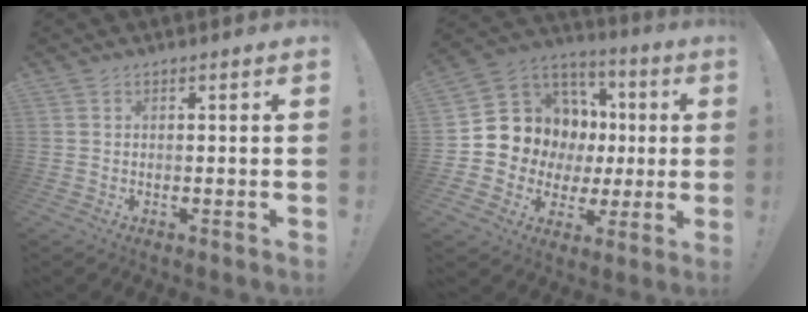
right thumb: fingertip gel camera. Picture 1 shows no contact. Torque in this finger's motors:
{"motor_torque": [1.91, 1.92, 0.60, -0.55, 0.01]}